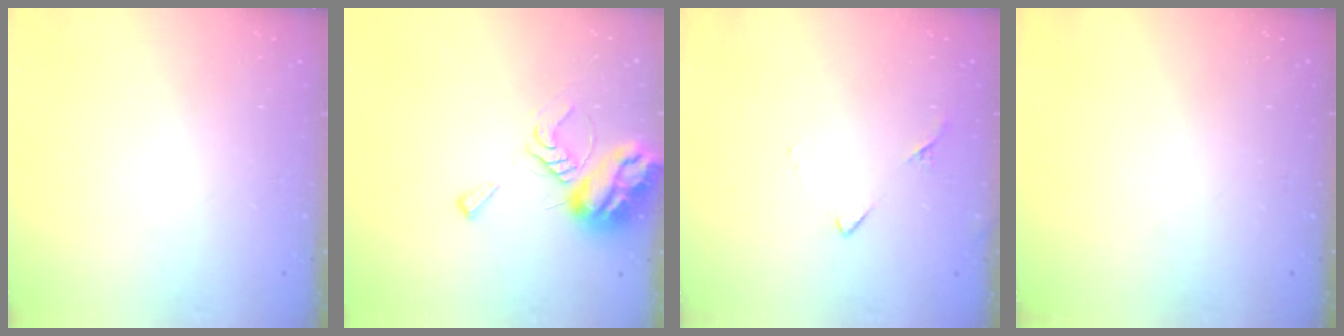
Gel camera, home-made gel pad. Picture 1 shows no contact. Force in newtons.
{"total": 9.3, "press": 9.3, "slide": 0.9}
{"total": 4.8, "press": 4.8, "slide": 0.5}
{"total": 0.0}